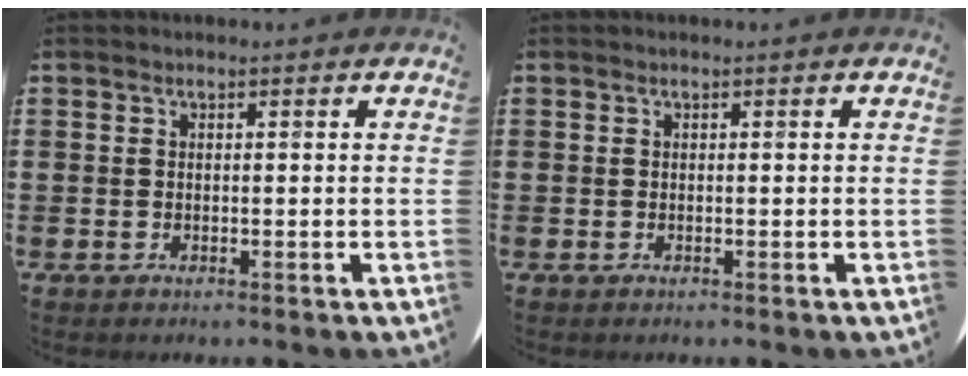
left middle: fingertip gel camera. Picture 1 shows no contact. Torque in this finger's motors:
{"motor_torque": [0.05, -0.01, 0.00, 0.01]}